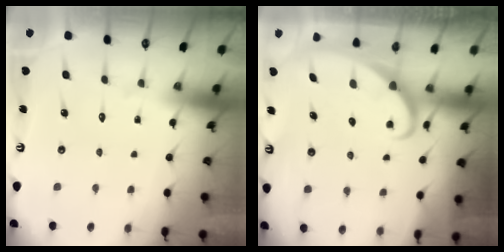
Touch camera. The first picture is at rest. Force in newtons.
{"total": 2.2, "press": 2.2, "slide": 0.2}